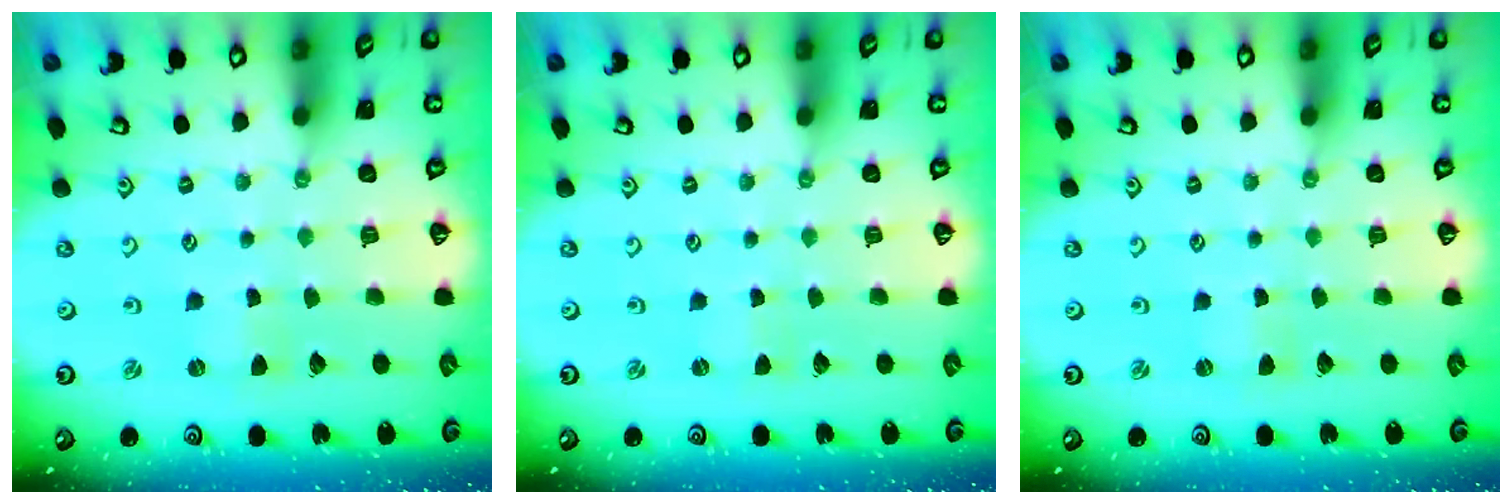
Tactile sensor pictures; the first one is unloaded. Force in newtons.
{"total": 0.0}
{"total": 0.0}